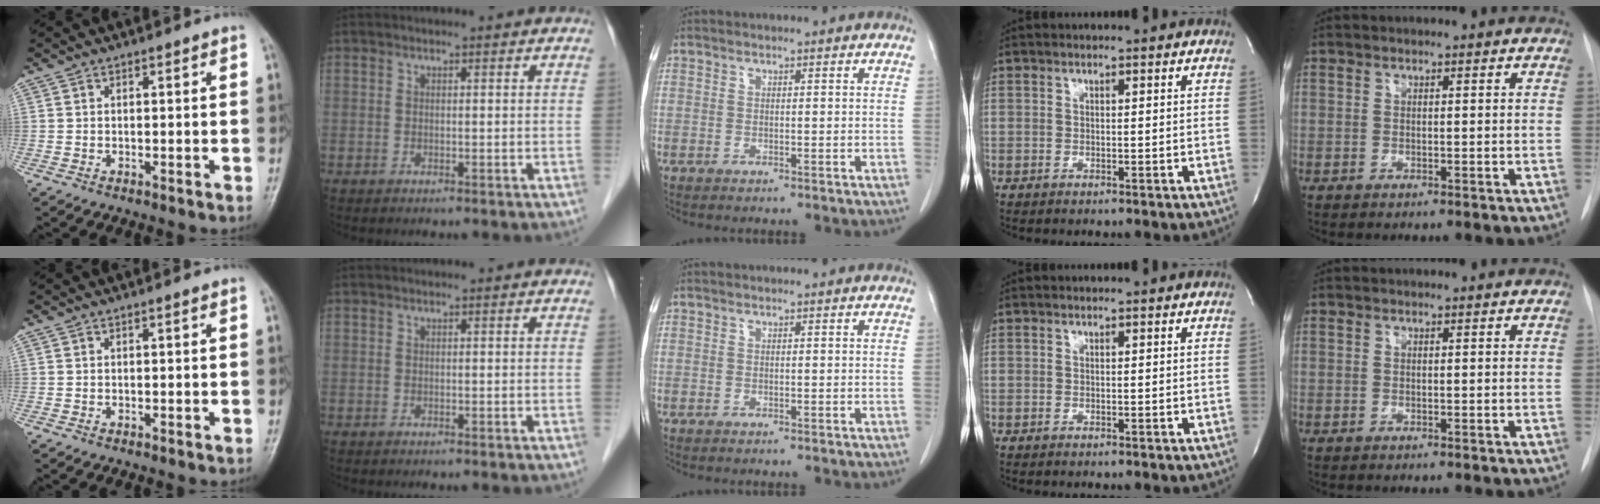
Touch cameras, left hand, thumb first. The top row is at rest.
{}